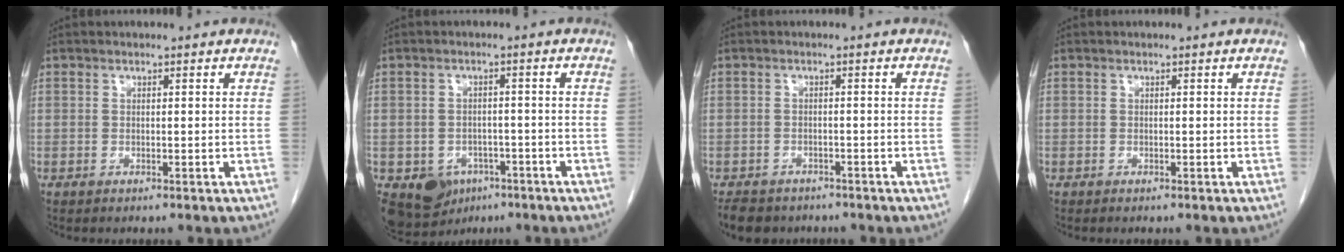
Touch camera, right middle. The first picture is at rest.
{"total": 8.4, "force": [-4.5, 6.4, 3.0], "torque": [-0.056, 0.004, -0.058]}
{"total": 6.0, "force": [-5.0, 2.9, 1.7], "torque": [-0.031, -0.005, -0.071]}
{"total": 0.0}